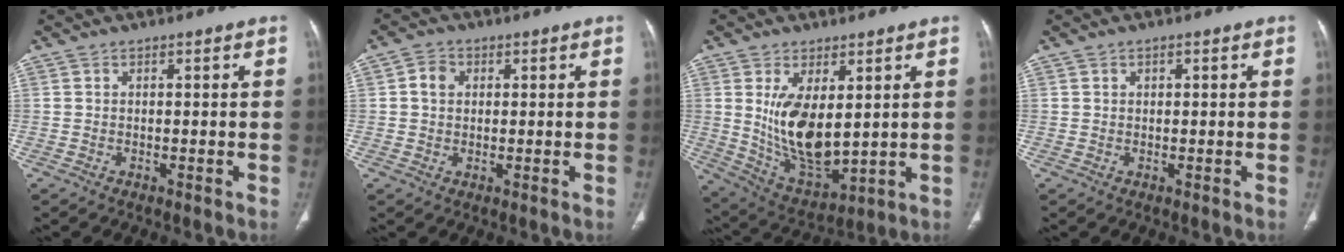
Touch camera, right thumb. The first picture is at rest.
{"total": 3.4, "force": [0.7, 2.9, 1.7], "torque": [-0.020, 0.004, 0.012]}
{"total": 13.8, "force": [2.3, 6.9, 11.7], "torque": [-0.197, -0.028, 0.067]}
{"total": 0.8, "force": [0.3, 0.5, 0.5], "torque": [-0.003, 0.000, 0.004]}